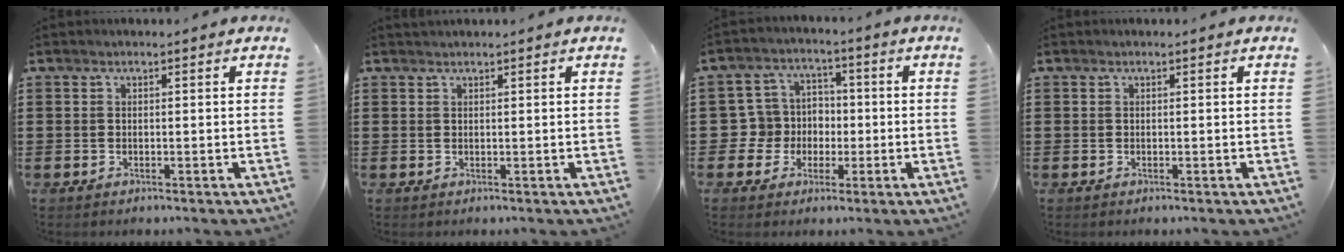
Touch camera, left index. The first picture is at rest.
{"total": 0.5, "force": [0.5, 0.0, 0.1], "torque": [-0.004, -0.001, 0.011]}
{"total": 6.4, "force": [-0.7, 6.2, 1.2], "torque": [-0.056, 0.011, -0.013]}
{"total": 0.0}